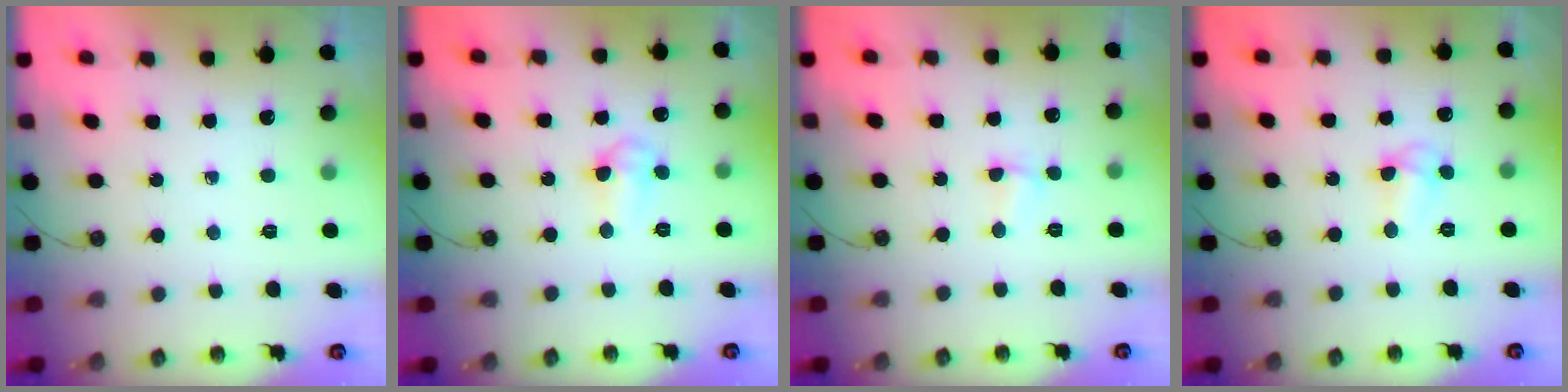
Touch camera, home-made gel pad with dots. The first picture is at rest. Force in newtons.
{"total": 5.3, "press": 5.1, "slide": 1.5}
{"total": 2.7, "press": 2.6, "slide": 0.7}
{"total": 3.9, "press": 3.9, "slide": 0.3}